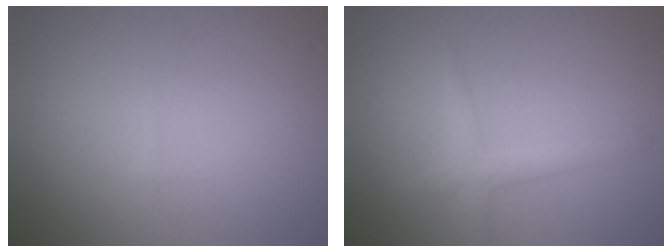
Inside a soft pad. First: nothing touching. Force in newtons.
{"total": 1.2, "press": 1.2, "slide": 0.1}